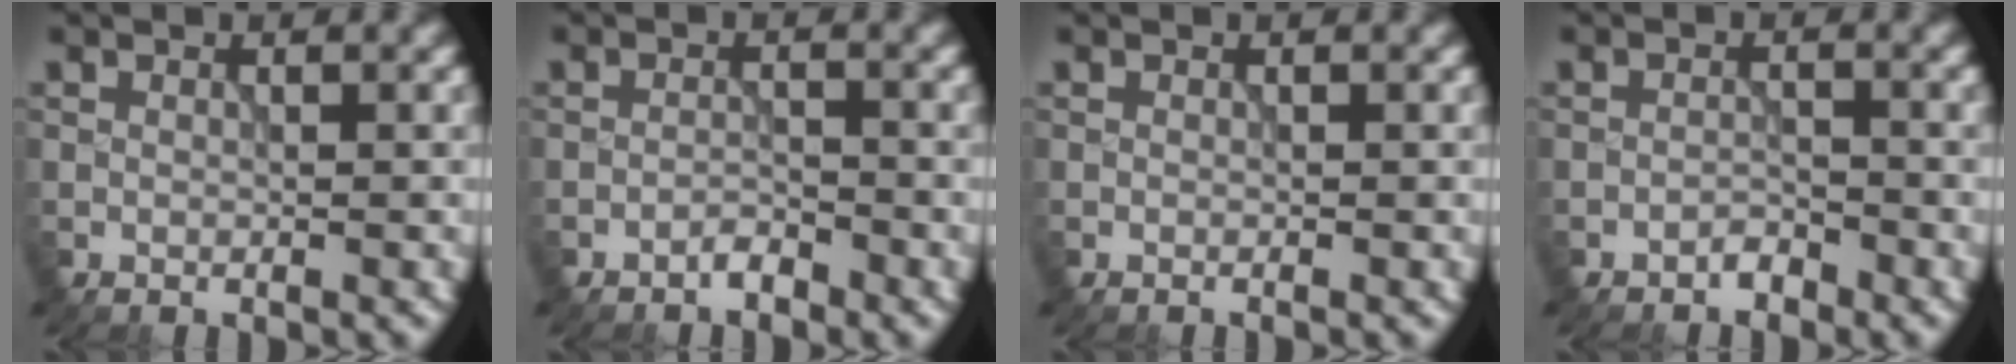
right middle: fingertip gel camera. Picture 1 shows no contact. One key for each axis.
{"total": 1.2, "fx": -1.1, "fy": 0.2, "fz": 0.5, "tx": -0.007, "ty": 0.004, "tz": -0.022}
{"total": 0.0}
{"total": 1.1, "fx": -1.1, "fy": 0.3, "fz": 0.3, "tx": -0.002, "ty": 0.004, "tz": -0.020}